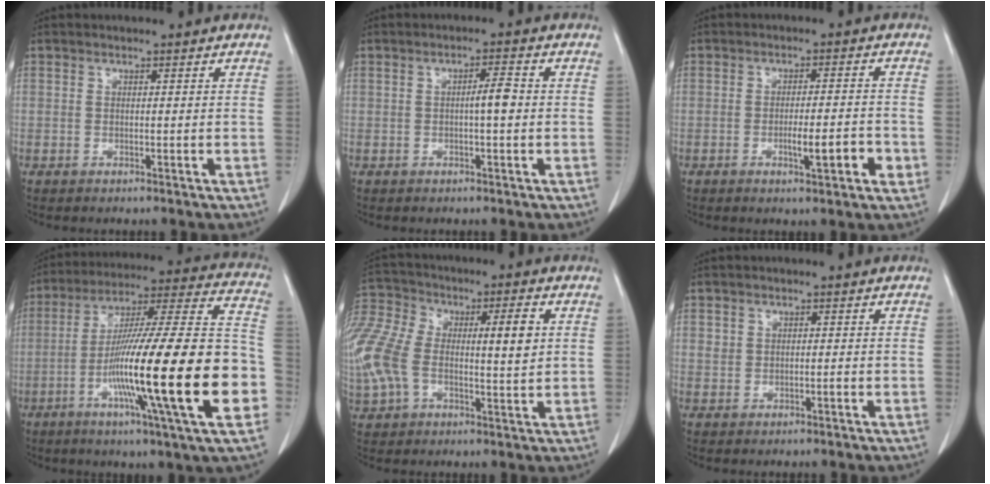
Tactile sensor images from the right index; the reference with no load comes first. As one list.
[{"total": 2.9, "force": [-0.2, 0.3, 2.9], "torque": [-0.047, 0.003, -0.005]}, {"total": 5.8, "force": [-2.0, 0.8, 5.4], "torque": [-0.078, -0.001, -0.026]}, {"total": 28.4, "force": [-7.5, 1.0, 27.4], "torque": [-0.399, -0.019, -0.136]}, {"total": 20.4, "force": [1.5, 10.2, 17.6], "torque": [-0.406, 0.038, 0.030]}, {"total": 1.5, "force": [0.1, 1.1, 1.0], "torque": [-0.022, 0.010, 0.006]}]